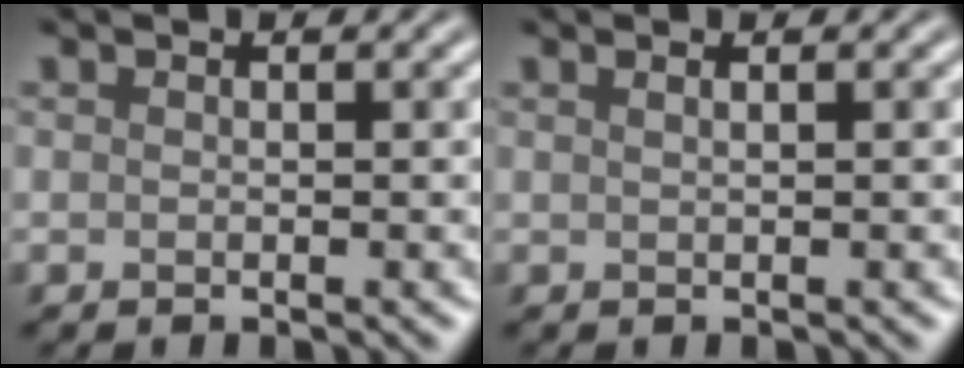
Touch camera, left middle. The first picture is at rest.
{"total": 2.1, "force": [1.0, 1.2, 1.5], "torque": [0.004, 0.009, -0.013]}